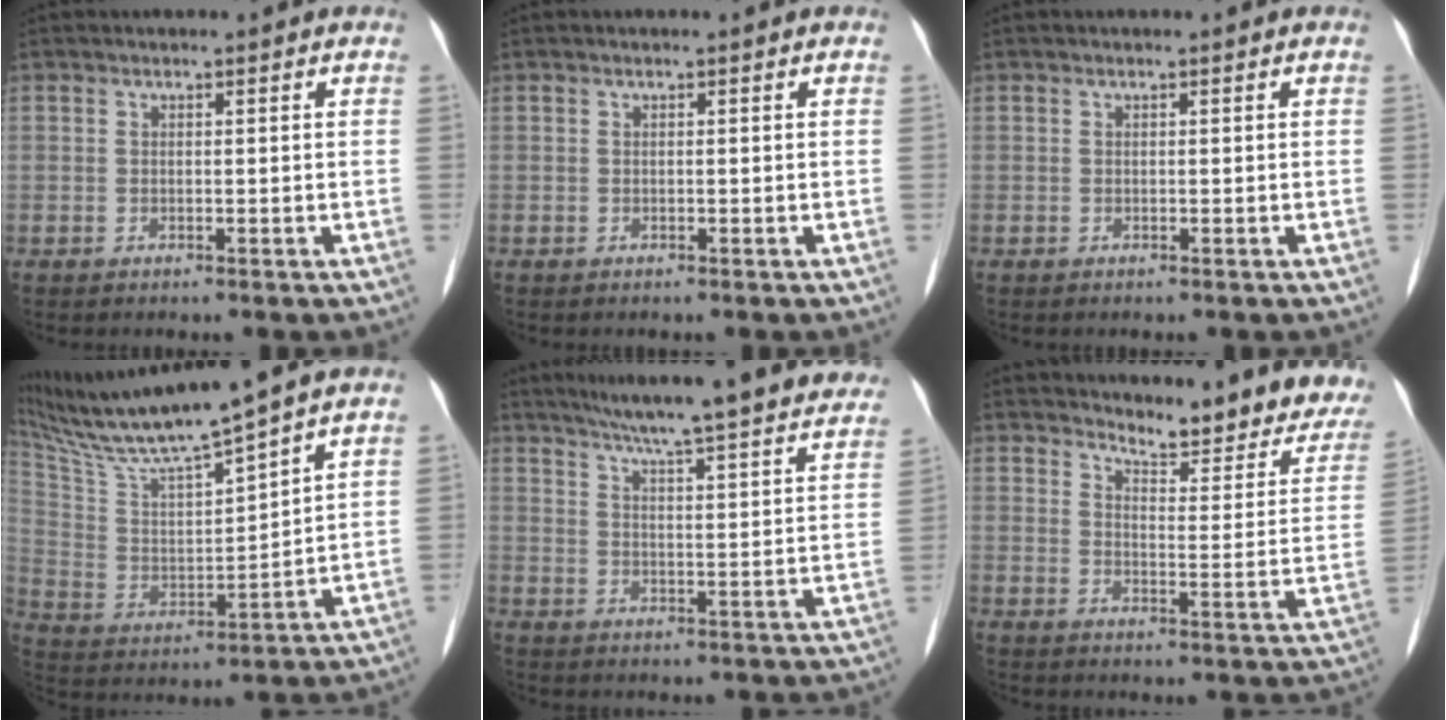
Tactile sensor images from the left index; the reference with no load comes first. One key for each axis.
{"total": 0.0}
{"total": 0.0}
{"total": 15.6, "fx": 13.3, "fy": -0.9, "fz": 8.1, "tx": -0.152, "ty": 0.009, "tz": 0.250}
{"total": 25.1, "fx": 22.6, "fy": 1.2, "fz": 10.9, "tx": -0.161, "ty": -0.029, "tz": 0.283}
{"total": 15.8, "fx": 14.4, "fy": 3.8, "fz": 5.3, "tx": -0.043, "ty": -0.052, "tz": 0.160}